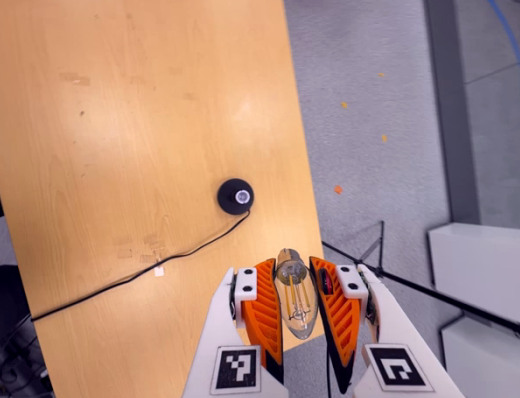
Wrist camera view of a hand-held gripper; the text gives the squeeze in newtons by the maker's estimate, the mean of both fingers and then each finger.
{"total": 24.0, "left": 25.2, "right": 22.8}